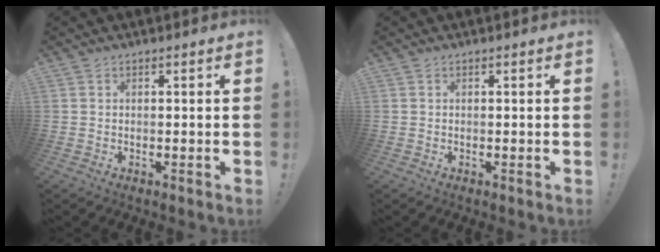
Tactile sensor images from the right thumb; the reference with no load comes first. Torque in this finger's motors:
{"motor_torque": [-0.18, 0.43, -0.07, 0.20, -0.01]}